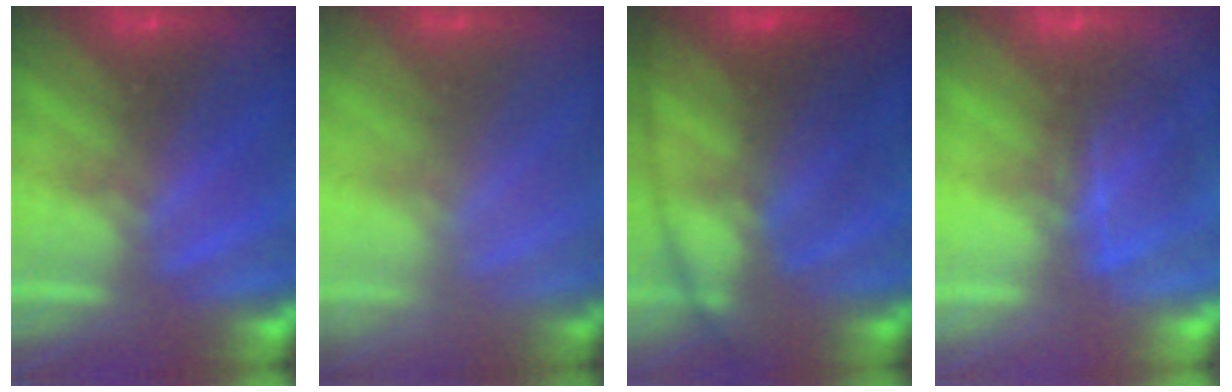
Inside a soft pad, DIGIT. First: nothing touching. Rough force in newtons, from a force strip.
{"total": 1.5}
{"total": 6.9}
{"total": 4.7}